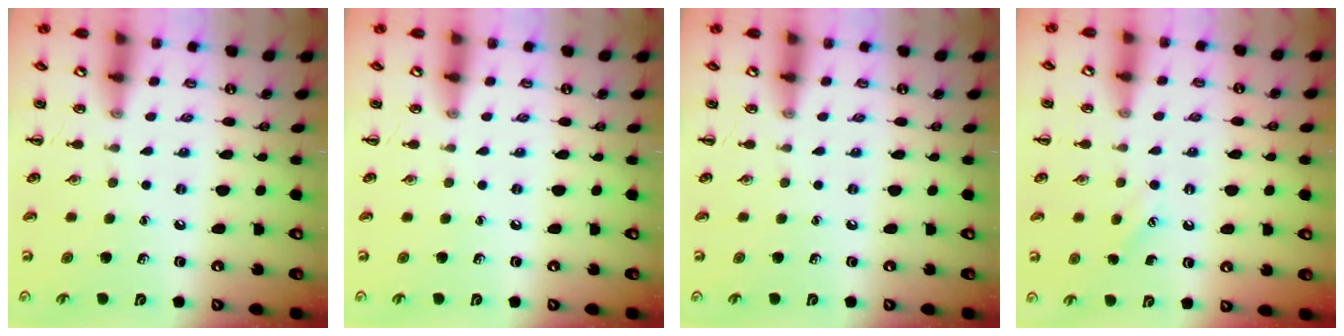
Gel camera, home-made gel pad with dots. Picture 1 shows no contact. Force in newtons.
{"total": 0.0}
{"total": 0.0}
{"total": 2.5, "press": 2.5, "slide": 0.6}